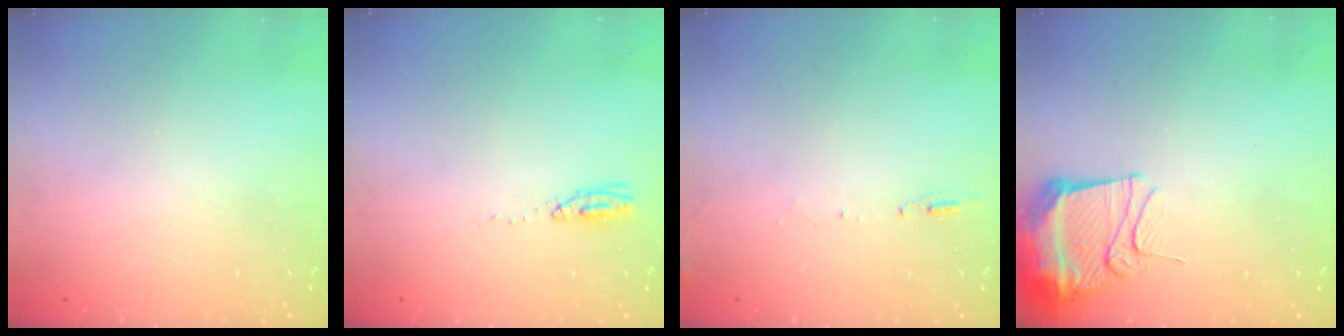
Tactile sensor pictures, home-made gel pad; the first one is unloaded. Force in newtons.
{"total": 3.7, "press": 3.4, "slide": 1.4}
{"total": 5.6, "press": 5.3, "slide": 1.7}
{"total": 12.1, "press": 12.0, "slide": 1.4}